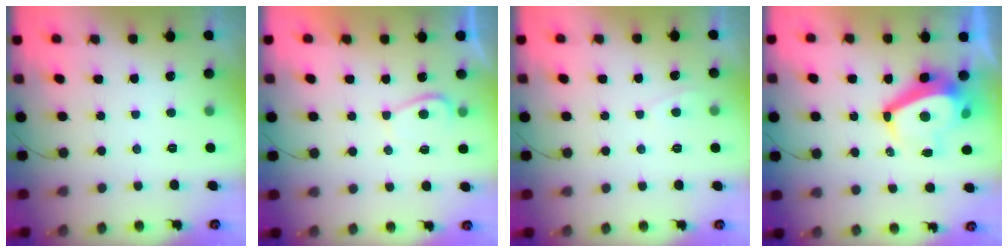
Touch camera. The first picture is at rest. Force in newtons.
{"total": 2.3, "press": 2.2, "slide": 0.8}
{"total": 2.3, "press": 2.3, "slide": 0.3}
{"total": 11.0, "press": 11.0, "slide": 1.2}